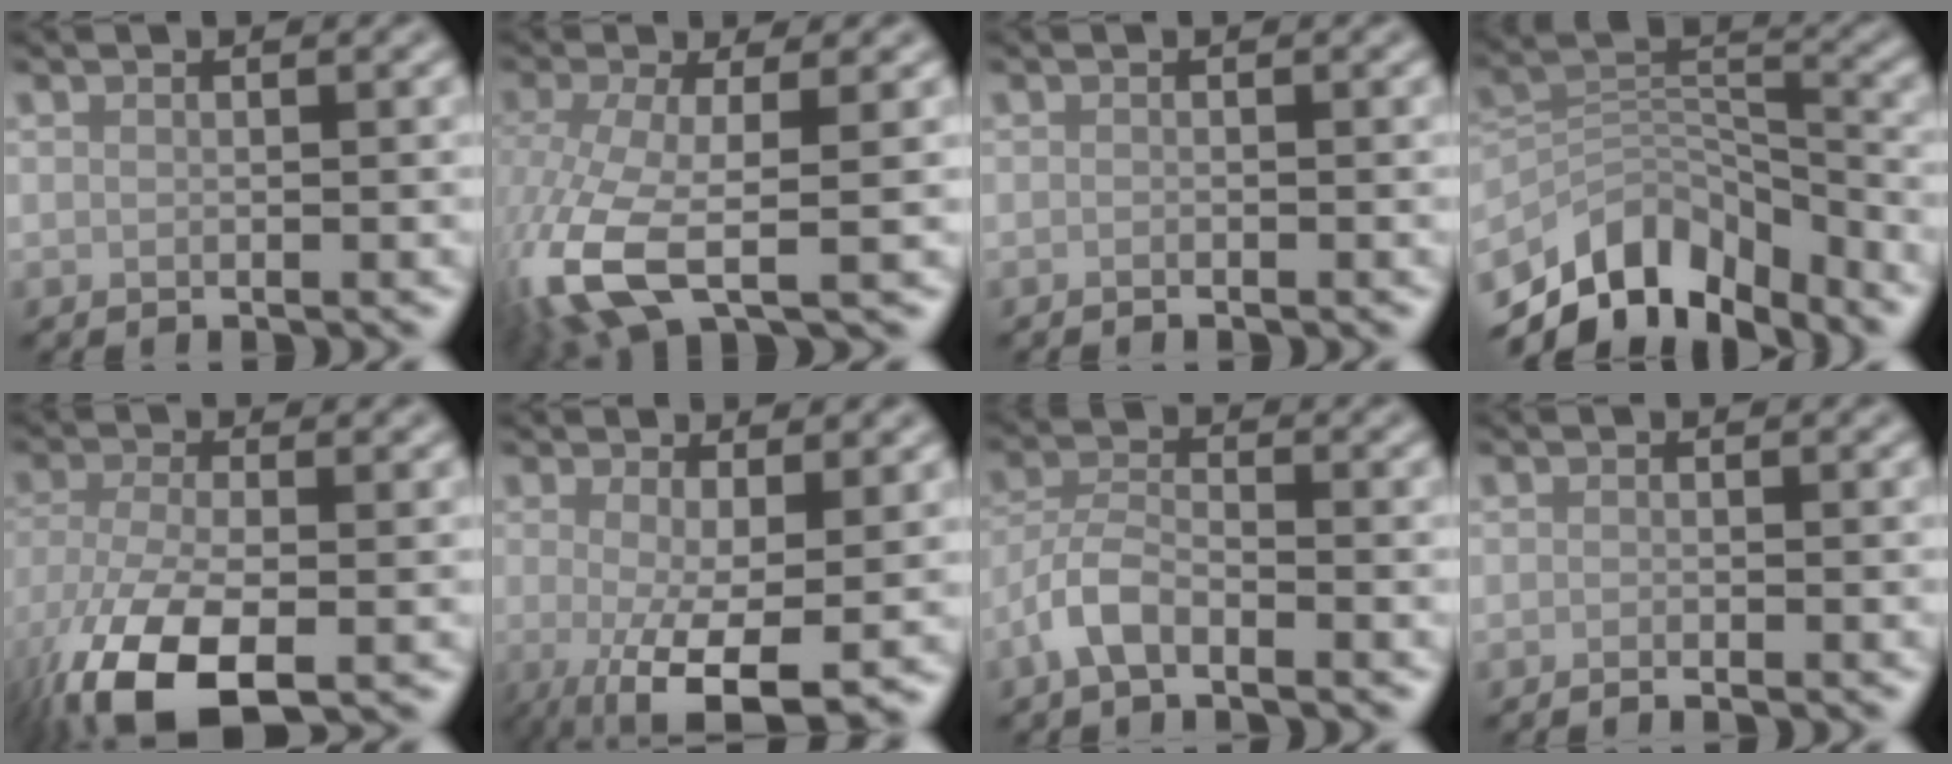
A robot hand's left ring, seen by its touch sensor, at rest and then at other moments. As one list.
[{"total": 7.8, "force": [-3.2, 2.5, 6.6], "torque": [-0.165, -0.014, -0.071]}, {"total": 0.0}, {"total": 9.2, "force": [-6.9, 4.6, 4.1], "torque": [-0.064, -0.006, -0.129]}, {"total": 9.8, "force": [-4.8, 4.7, 7.2], "torque": [-0.162, -0.028, -0.088]}, {"total": 7.0, "force": [-1.2, 2.0, 6.6], "torque": [-0.111, -0.017, -0.015]}, {"total": 3.2, "force": [-2.0, 1.2, 2.2], "torque": [-0.046, 0.008, -0.050]}, {"total": 0.9, "force": [-0.6, 0.2, 0.6], "torque": [-0.002, -0.002, -0.015]}]